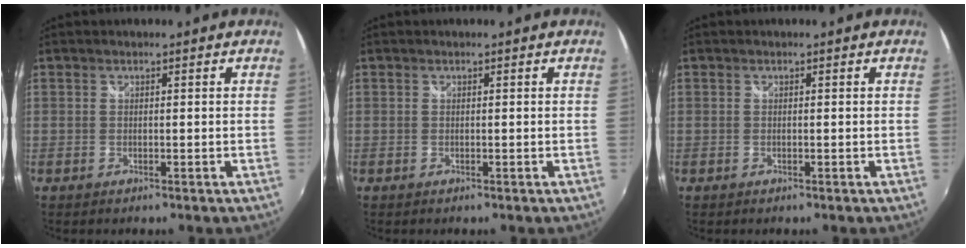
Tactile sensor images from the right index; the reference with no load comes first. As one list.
[{"total": 0.0}, {"total": 0.0}]